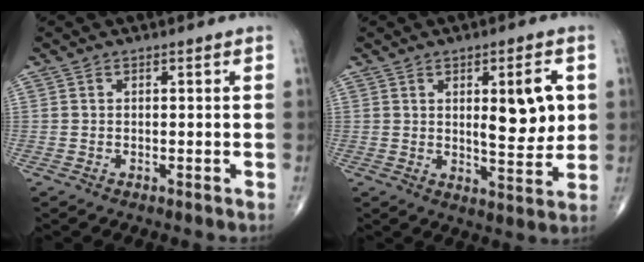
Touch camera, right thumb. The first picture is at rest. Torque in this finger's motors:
{"motor_torque": [0.10, 0.12, 0.84, 0.24, 0.06]}